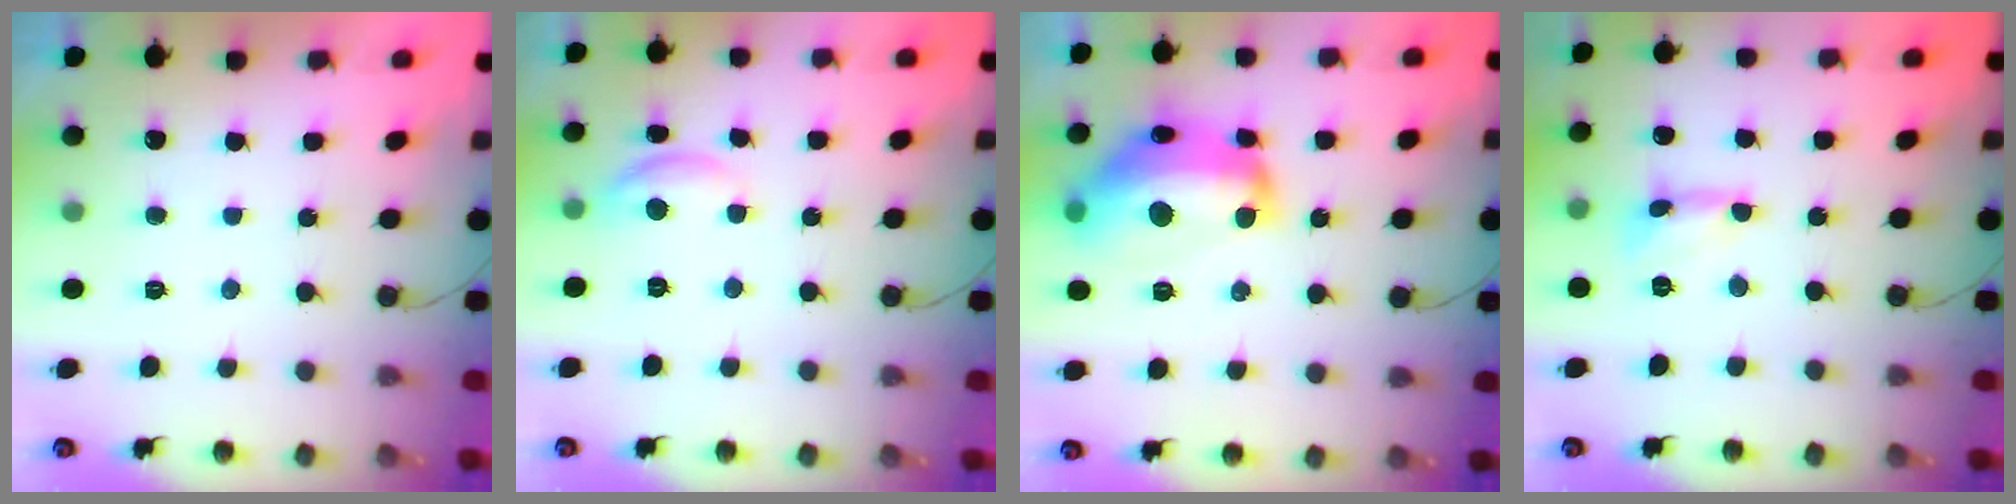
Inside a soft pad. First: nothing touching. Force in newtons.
{"total": 8.0, "press": 8.0, "slide": 0.4}
{"total": 19.1, "press": 19.0, "slide": 1.4}
{"total": 1.0, "press": 1.0, "slide": 0.1}